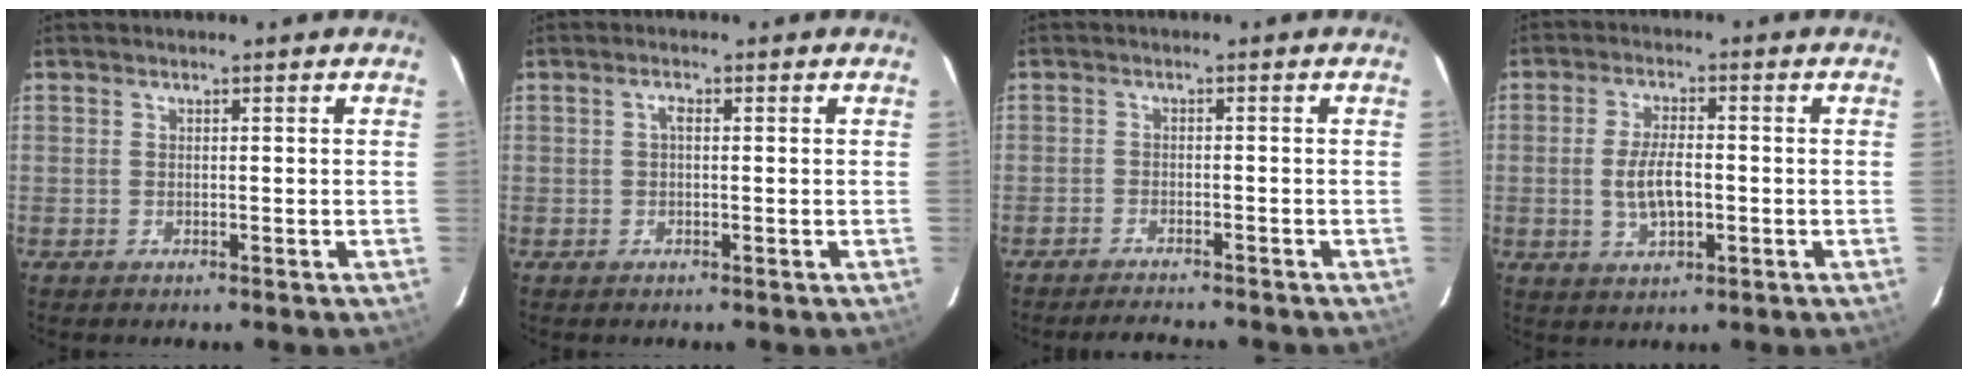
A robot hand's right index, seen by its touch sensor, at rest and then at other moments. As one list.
[{"total": 1.2, "force": [0.1, 0.6, 1.0], "torque": [-0.020, 0.006, -0.001]}, {"total": 6.6, "force": [-6.1, 1.0, 2.3], "torque": [-0.060, -0.009, -0.092]}, {"total": 6.6, "force": [-0.9, 3.0, 5.8], "torque": [-0.115, -0.001, -0.013]}]